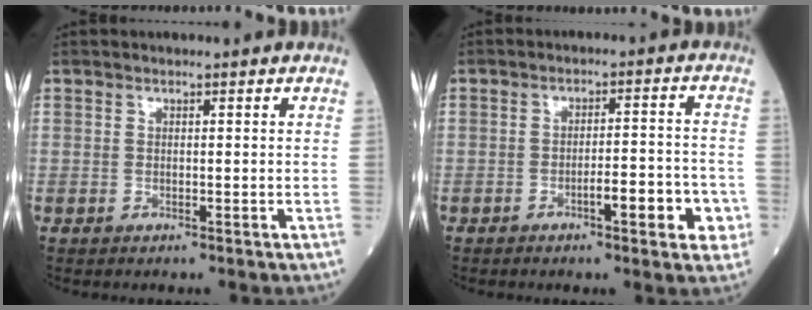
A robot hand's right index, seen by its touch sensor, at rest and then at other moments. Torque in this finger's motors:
{"motor_torque": [0.33, -0.02, 0.07, 0.08]}